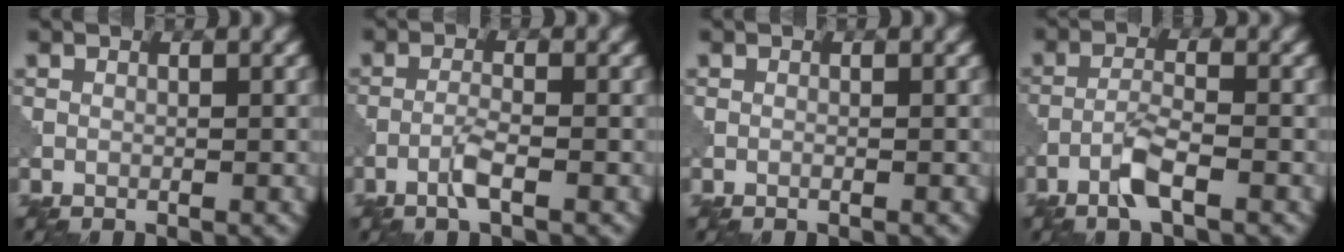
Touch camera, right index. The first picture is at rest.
{"total": 2.0, "force": [-1.1, 0.2, 1.7], "torque": [-0.036, 0.005, -0.026]}
{"total": 0.0}
{"total": 3.0, "force": [-1.8, 0.5, 2.4], "torque": [-0.051, 0.005, -0.042]}